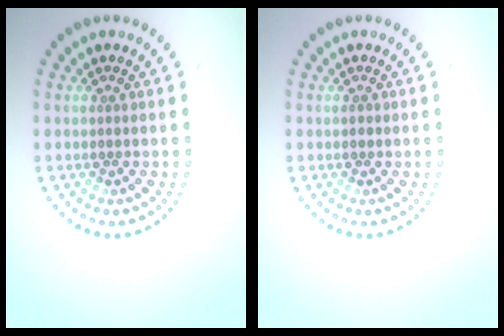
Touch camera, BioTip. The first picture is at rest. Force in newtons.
{"total": 0.5, "press": 0.5, "slide": 0.0}